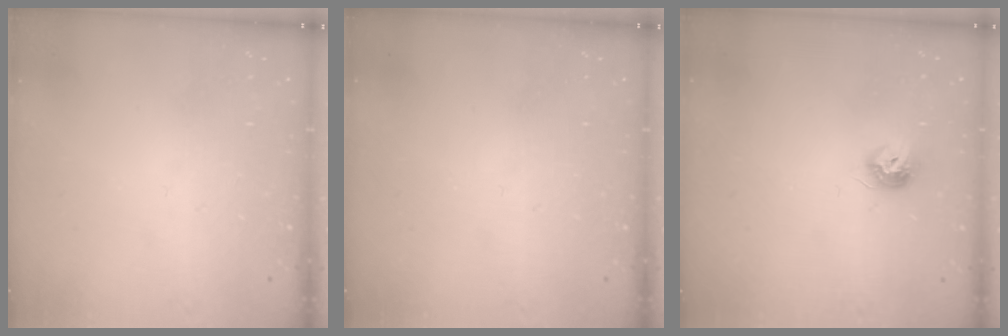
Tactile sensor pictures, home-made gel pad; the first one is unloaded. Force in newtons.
{"total": 0.0}
{"total": 7.6, "press": 7.6, "slide": 0.2}